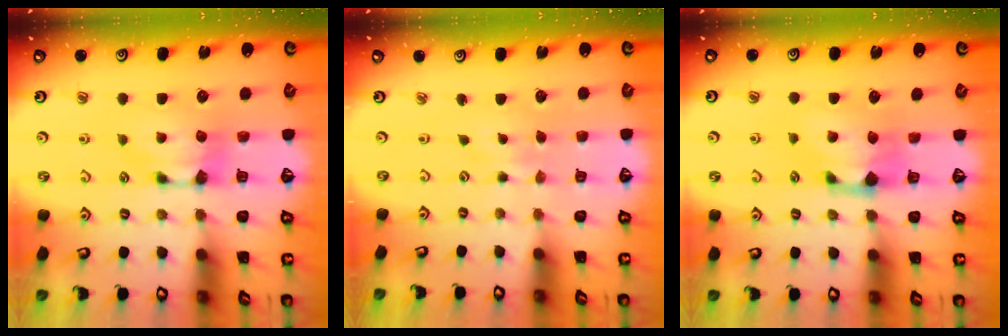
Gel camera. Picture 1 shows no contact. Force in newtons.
{"total": 3.7, "press": 3.7, "slide": 0.2}
{"total": 1.4, "press": 0.4, "slide": 1.3}